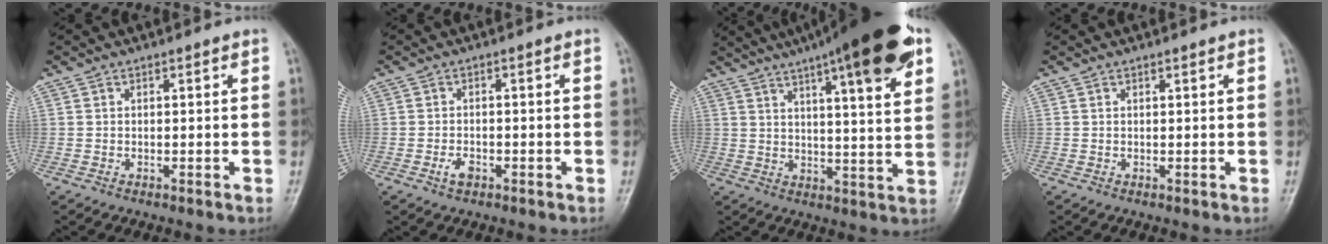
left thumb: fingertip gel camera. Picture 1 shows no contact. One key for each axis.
{"total": 2.2, "fx": -1.1, "fy": 1.3, "fz": 1.5, "tx": -0.029, "ty": 0.007, "tz": -0.020}
{"total": 21.3, "fx": 12.1, "fy": 4.2, "fz": 17.0, "tx": -0.239, "ty": -0.017, "tz": 0.168}
{"total": 0.5, "fx": 0.4, "fy": 0.0, "fz": 0.4, "tx": -0.007, "ty": -0.002, "tz": 0.006}